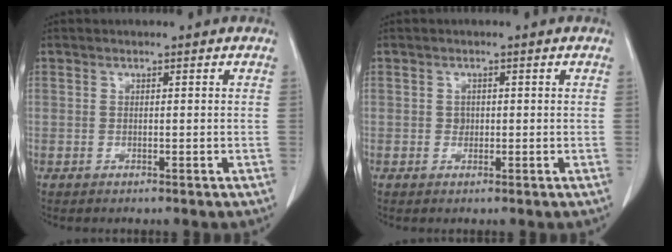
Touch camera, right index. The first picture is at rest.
{"total": 1.0, "force": [0.1, 0.9, 0.4], "torque": [-0.002, 0.005, 0.005]}